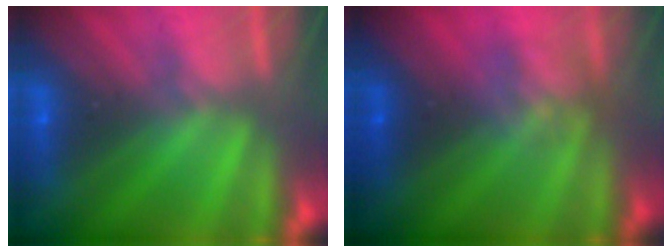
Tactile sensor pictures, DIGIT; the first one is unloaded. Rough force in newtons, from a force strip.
{"total": 2.4}